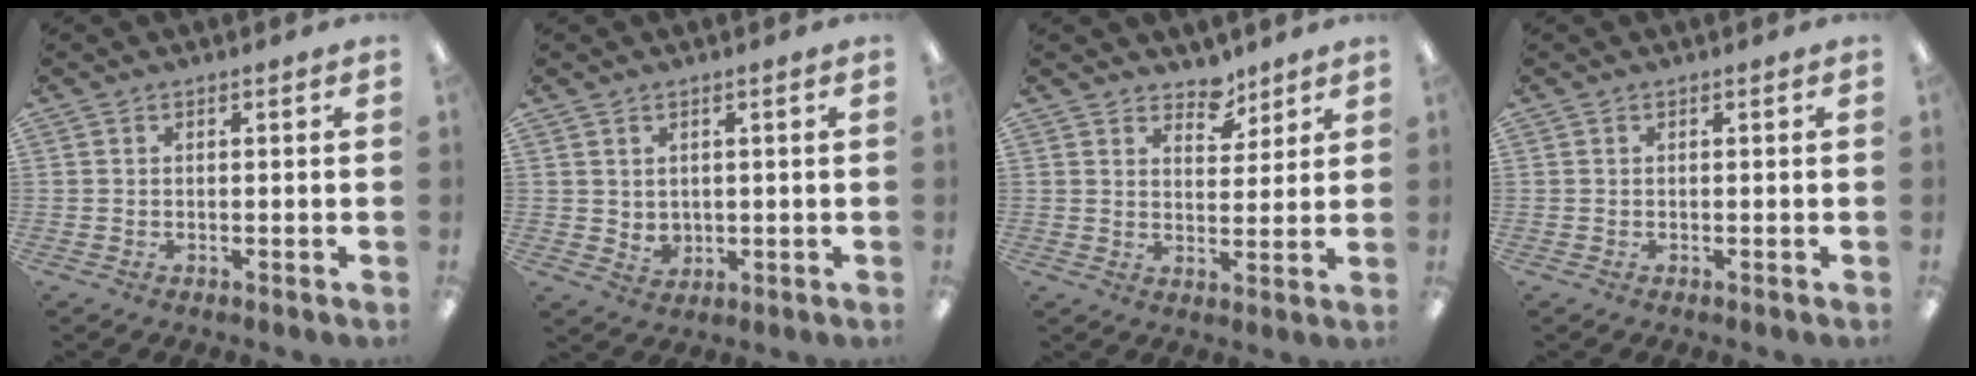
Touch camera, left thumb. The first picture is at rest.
{"total": 2.8, "force": [1.7, 2.0, 0.8], "torque": [-0.011, -0.009, 0.031]}
{"total": 6.3, "force": [5.1, 3.2, 1.8], "torque": [-0.010, -0.033, 0.090]}
{"total": 0.0}